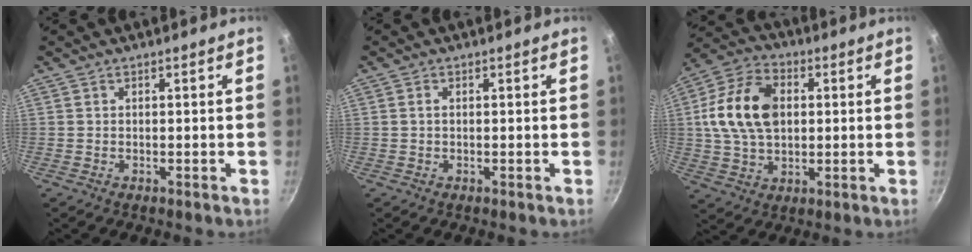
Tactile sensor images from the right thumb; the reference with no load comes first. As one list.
[{"total": 0.9, "force": [0.1, 0.6, 0.7], "torque": [-0.013, 0.003, 0.001]}, {"total": 15.6, "force": [2.1, 10.5, 11.4], "torque": [-0.194, 0.012, 0.028]}]